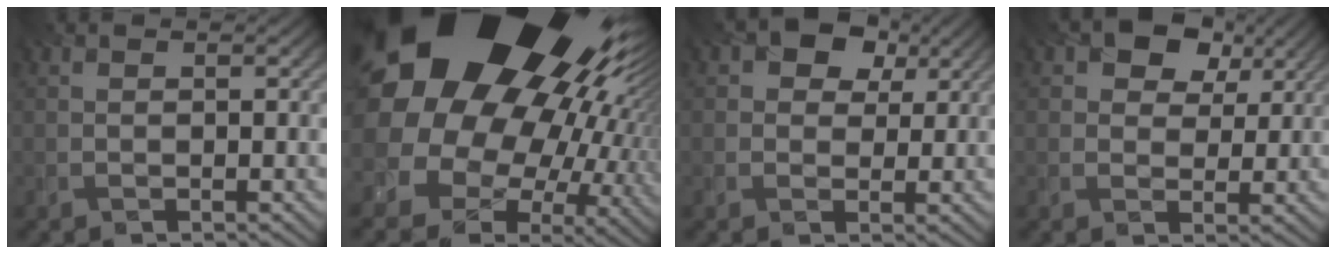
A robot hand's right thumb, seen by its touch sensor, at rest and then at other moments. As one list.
[{"total": 25.2, "force": [8.7, 19.2, 13.8], "torque": [-0.267, -0.020, 0.137]}, {"total": 6.1, "force": [2.4, 4.9, 2.8], "torque": [-0.047, 0.019, 0.011]}, {"total": 6.7, "force": [3.2, 4.9, 3.3], "torque": [-0.065, 0.012, 0.035]}]